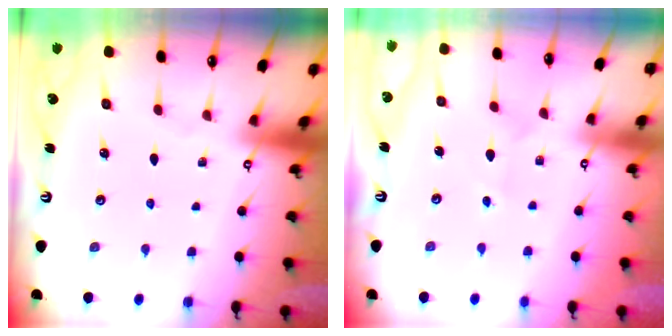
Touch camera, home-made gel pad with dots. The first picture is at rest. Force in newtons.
{"total": 3.5, "press": 3.5, "slide": 0.4}